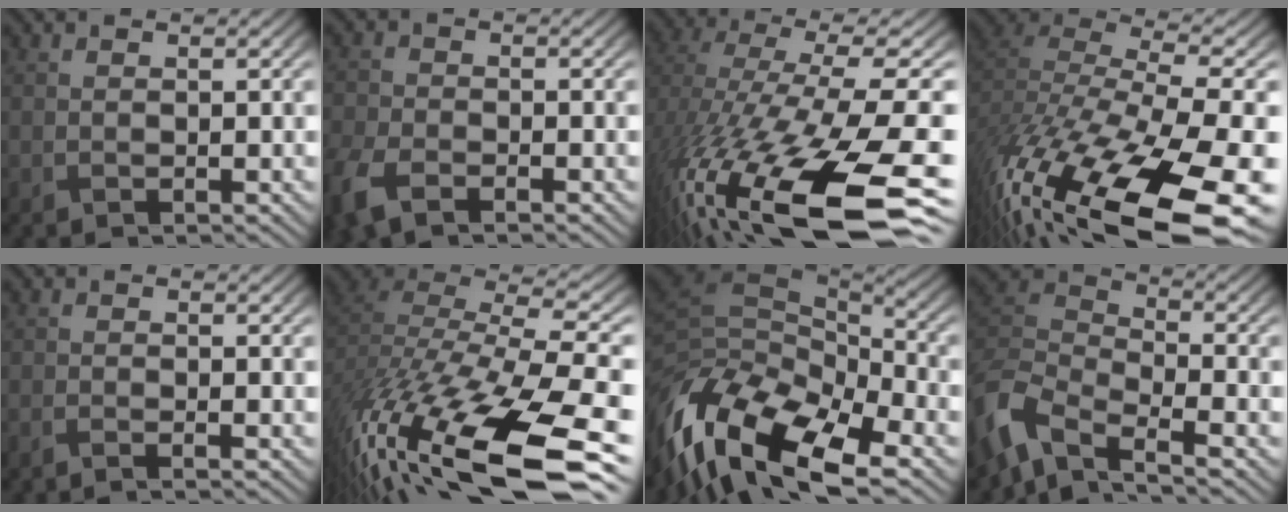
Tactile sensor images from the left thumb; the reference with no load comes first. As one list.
[{"total": 5.7, "force": [-3.9, 2.4, 3.4], "torque": [-0.083, -0.018, -0.087]}, {"total": 18.3, "force": [-7.4, 7.4, 15.0], "torque": [-0.332, -0.080, -0.086]}, {"total": 18.3, "force": [-11.1, 6.5, 13.1], "torque": [-0.285, -0.052, -0.159]}, {"total": 1.3, "force": [-1.1, 0.1, 0.7], "torque": [-0.012, -0.005, -0.027]}, {"total": 16.4, "force": [-8.9, 6.2, 12.3], "torque": [-0.282, -0.020, -0.151]}, {"total": 17.8, "force": [-10.5, 8.1, 11.9], "torque": [-0.296, -0.059, -0.158]}, {"total": 8.5, "force": [-5.9, 3.4, 5.1], "torque": [-0.123, -0.008, -0.138]}]